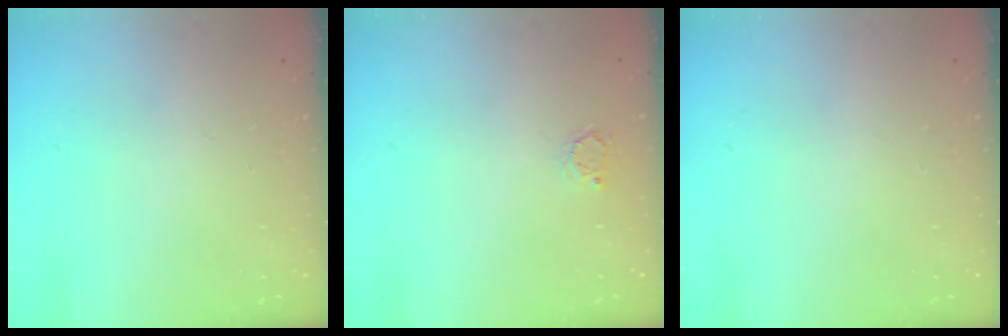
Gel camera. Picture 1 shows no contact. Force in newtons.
{"total": 2.0, "press": 2.0, "slide": 0.4}
{"total": 0.0}